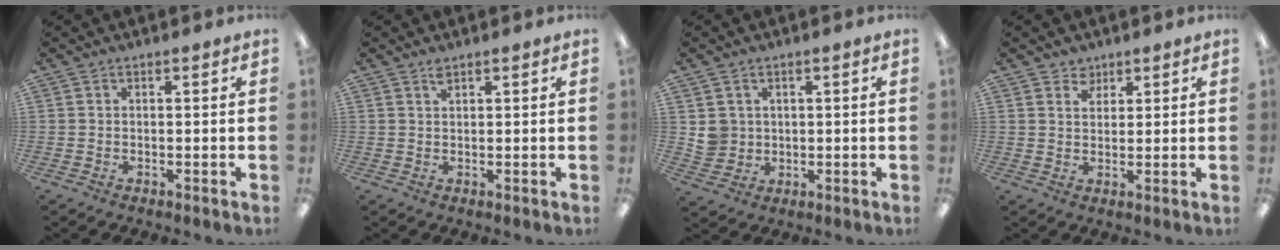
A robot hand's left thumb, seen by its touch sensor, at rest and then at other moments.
{"total": 1.4, "force": [1.2, 0.4, 0.7], "torque": [-0.016, 0.001, 0.022]}
{"total": 4.5, "force": [1.4, 4.2, 0.5], "torque": [-0.007, 0.005, 0.026]}
{"total": 3.4, "force": [2.5, 2.2, 0.3], "torque": [0.001, -0.008, 0.045]}